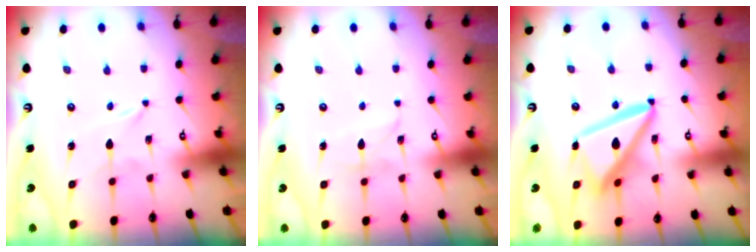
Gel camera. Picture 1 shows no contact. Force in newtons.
{"total": 2.9, "press": 2.9, "slide": 0.3}
{"total": 15.1, "press": 15.0, "slide": 1.7}